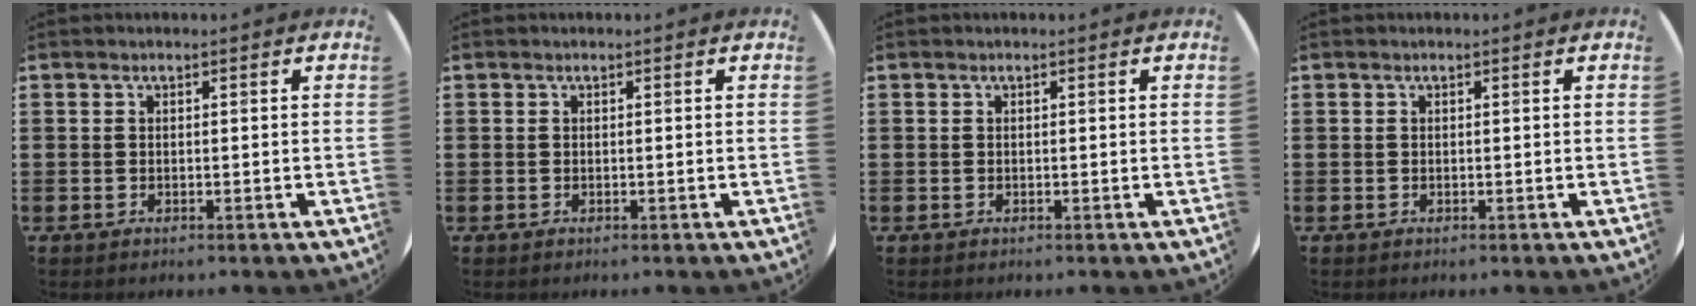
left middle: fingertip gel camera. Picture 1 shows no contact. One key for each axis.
{"total": 0.0}
{"total": 0.0}
{"total": 0.0}